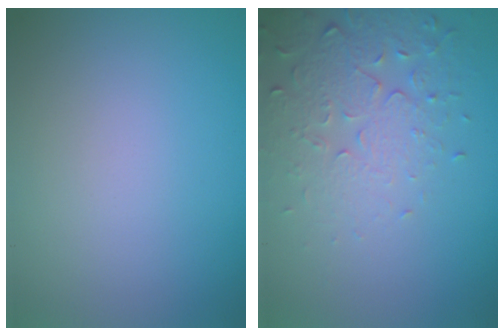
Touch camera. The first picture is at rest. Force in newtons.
{"total": 5.1, "press": 3.7, "slide": 3.4}